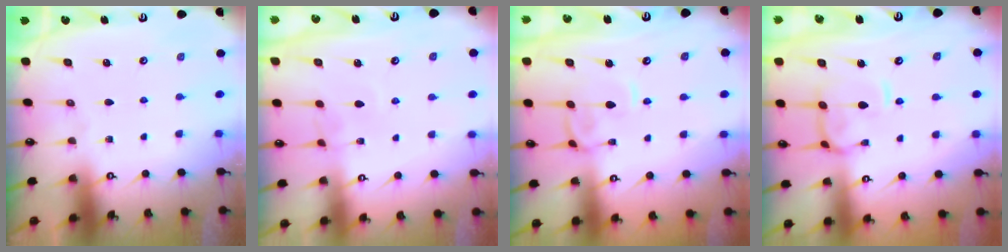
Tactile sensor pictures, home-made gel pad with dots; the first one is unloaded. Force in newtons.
{"total": 2.2, "press": 2.2, "slide": 0.4}
{"total": 1.0, "press": 0.8, "slide": 0.6}
{"total": 4.9, "press": 4.7, "slide": 1.2}